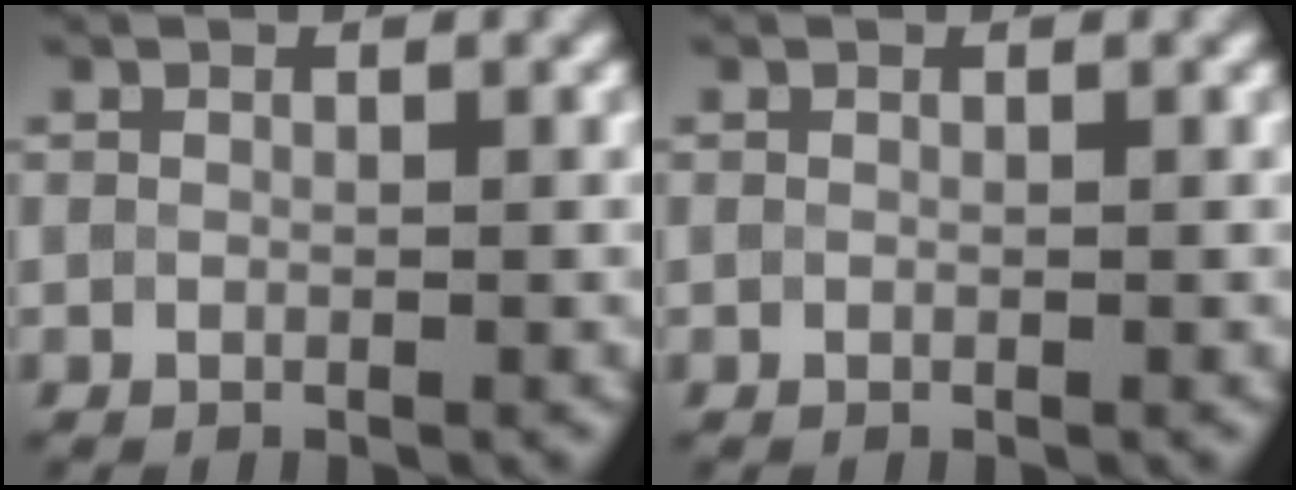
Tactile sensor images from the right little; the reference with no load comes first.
{"total": 0.0}